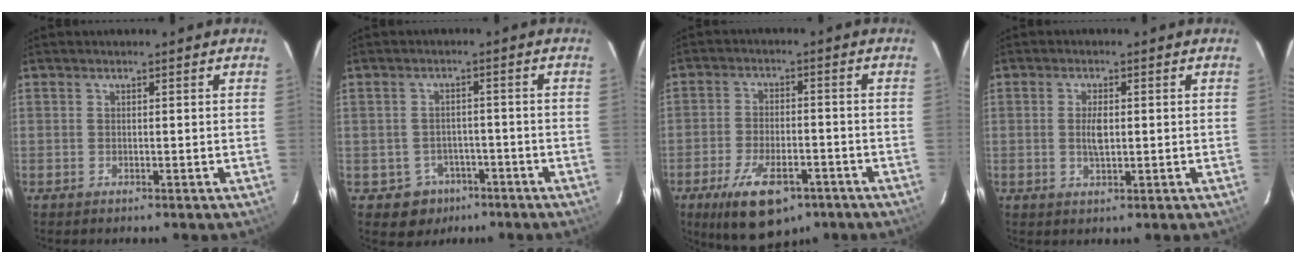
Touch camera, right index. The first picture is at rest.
{"total": 5.6, "force": [-3.1, 4.6, 0.6], "torque": [-0.025, 0.022, -0.031]}
{"total": 13.5, "force": [-8.2, 5.9, 9.0], "torque": [-0.181, -0.020, -0.128]}
{"total": 3.4, "force": [0.0, 1.5, 3.1], "torque": [-0.056, -0.002, 0.003]}